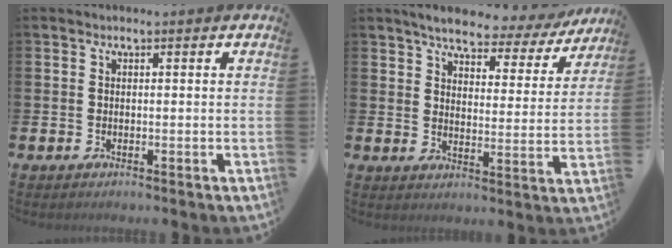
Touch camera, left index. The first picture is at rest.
{"total": 5.3, "force": [4.9, 1.1, 1.6], "torque": [-0.047, -0.032, 0.080]}